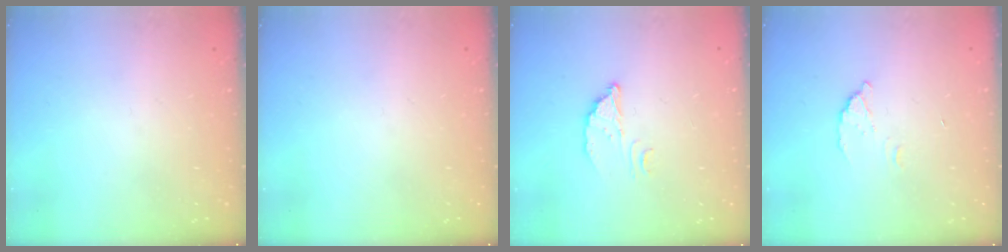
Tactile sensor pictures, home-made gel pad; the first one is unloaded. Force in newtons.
{"total": 0.0}
{"total": 2.8, "press": 2.8, "slide": 0.2}
{"total": 2.7, "press": 2.7, "slide": 0.1}